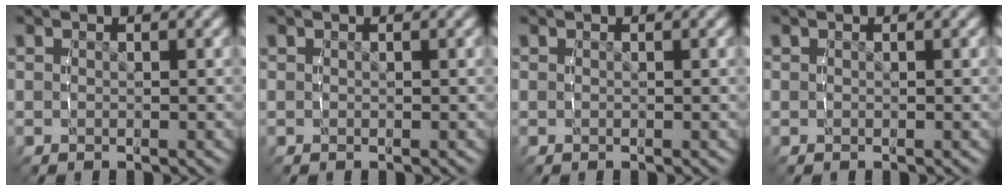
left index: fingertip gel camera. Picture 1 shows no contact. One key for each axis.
{"total": 0.0}
{"total": 0.0}
{"total": 0.0}